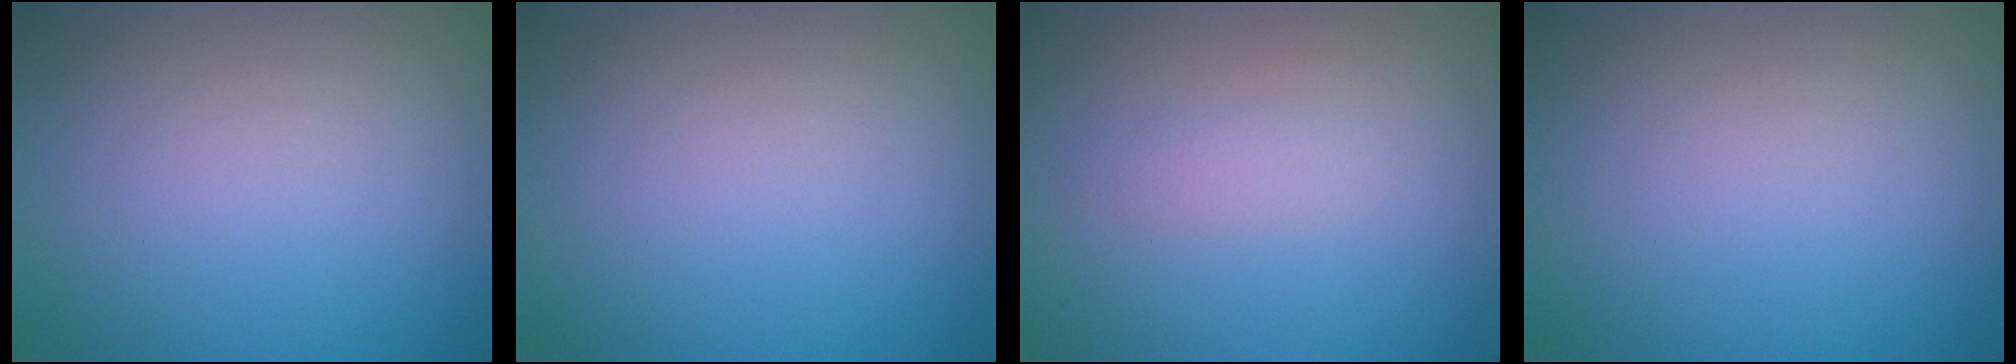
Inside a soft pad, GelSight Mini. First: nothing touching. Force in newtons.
{"total": 0.0}
{"total": 1.1, "press": 1.1, "slide": 0.1}
{"total": 0.0}